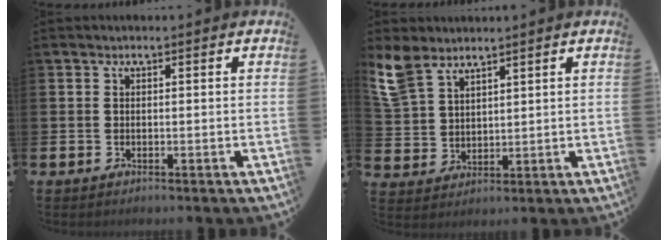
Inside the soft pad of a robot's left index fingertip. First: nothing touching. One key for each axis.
{"total": 6.7, "fx": 5.5, "fy": 3.0, "fz": 2.3, "tx": -0.061, "ty": -0.012, "tz": 0.104}